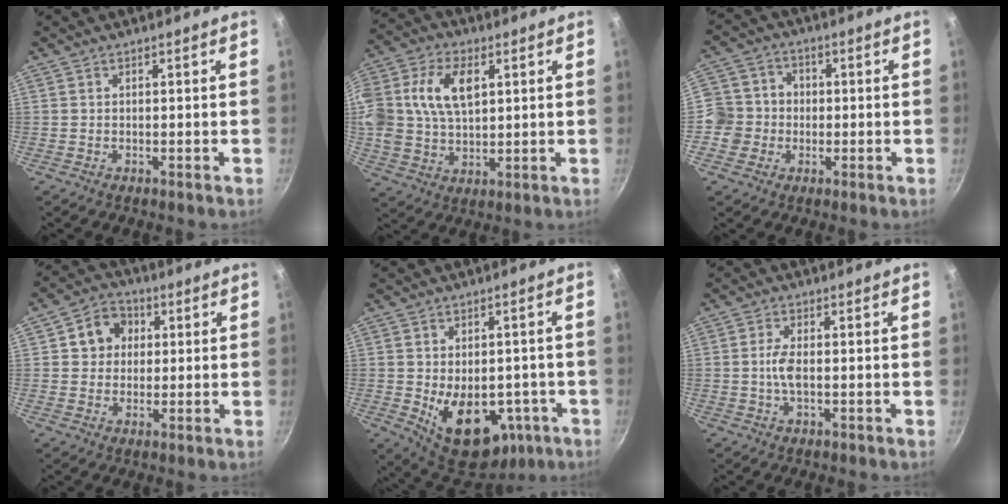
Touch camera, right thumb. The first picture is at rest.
{"total": 17.6, "force": [4.5, 11.4, 12.7], "torque": [-0.274, 0.007, 0.083]}
{"total": 8.4, "force": [-1.2, 8.2, 1.7], "torque": [-0.002, 0.025, -0.026]}
{"total": 7.7, "force": [1.4, 6.7, 3.4], "torque": [-0.023, 0.006, 0.016]}
{"total": 16.0, "force": [-5.1, 10.1, 11.3], "torque": [-0.151, 0.008, -0.048]}
{"total": 3.6, "force": [-0.3, 1.5, 3.2], "torque": [-0.072, 0.004, -0.006]}